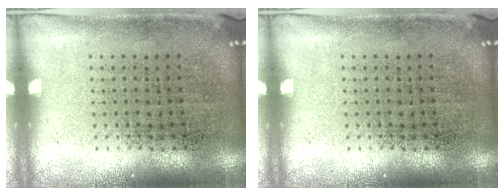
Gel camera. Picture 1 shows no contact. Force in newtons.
{"total": 0.0}